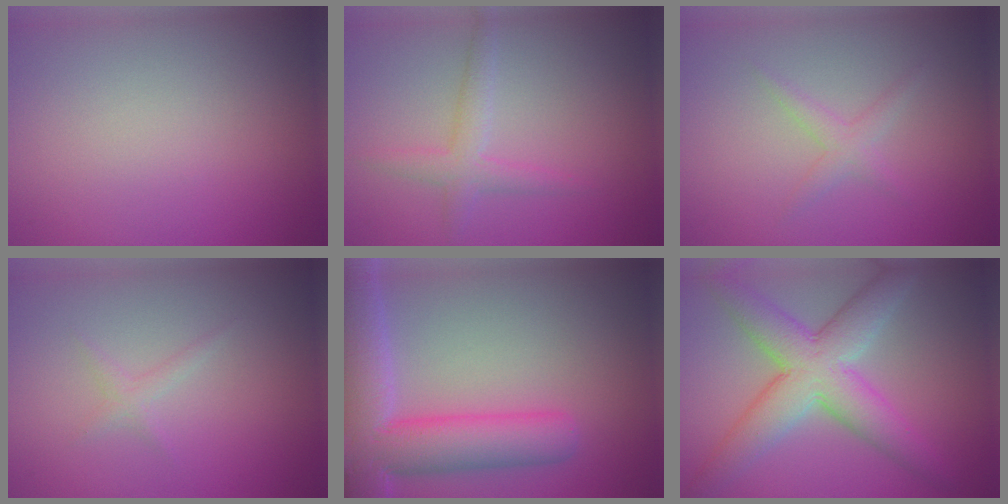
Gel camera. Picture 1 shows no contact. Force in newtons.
{"total": 2.3, "press": 2.3, "slide": 0.1}
{"total": 1.4, "press": 1.4, "slide": 0.1}
{"total": 1.0, "press": 1.0, "slide": 0.1}
{"total": 9.6, "press": 9.6, "slide": 0.7}
{"total": 7.5, "press": 7.5, "slide": 0.3}